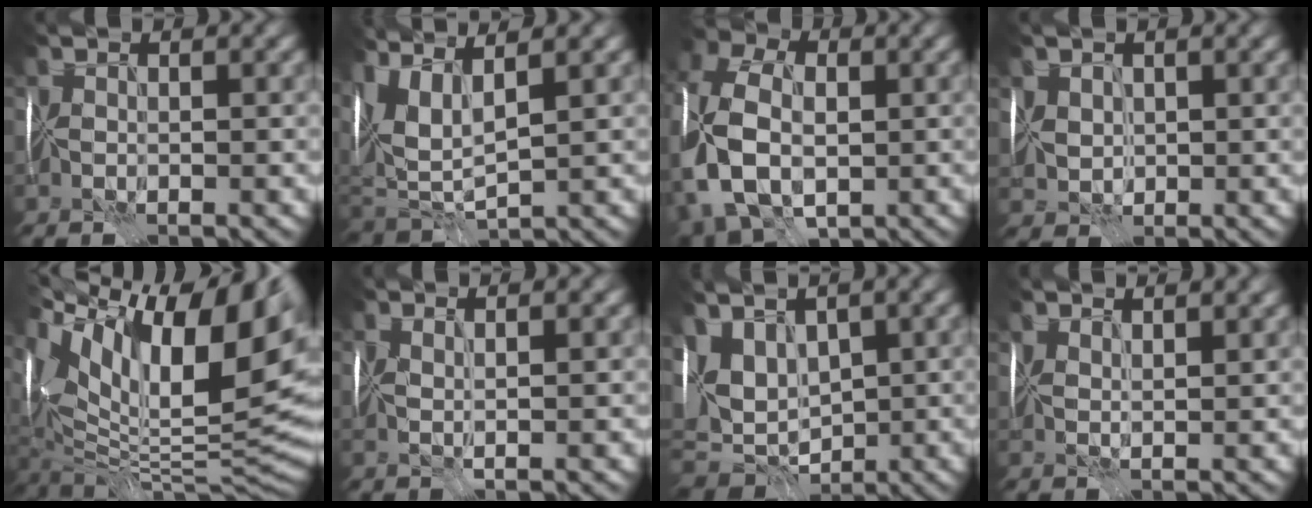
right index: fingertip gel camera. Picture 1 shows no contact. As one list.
[{"total": 6.0, "force": [2.6, 1.9, 5.0], "torque": [-0.120, -0.001, 0.058]}, {"total": 13.7, "force": [-3.1, 9.5, 9.4], "torque": [-0.196, -0.008, -0.062]}, {"total": 1.8, "force": [0.6, 1.4, 0.9], "torque": [-0.033, -0.001, 0.028]}, {"total": 17.4, "force": [4.5, 7.3, 15.2], "torque": [-0.232, 0.000, 0.097]}, {"total": 1.0, "force": [0.3, -0.7, 0.7], "torque": [-0.011, -0.003, 0.005]}, {"total": 8.1, "force": [2.5, 5.1, 5.8], "torque": [-0.117, 0.012, 0.057]}, {"total": 3.4, "force": [3.1, 0.4, 1.5], "torque": [-0.028, 0.003, 0.049]}]